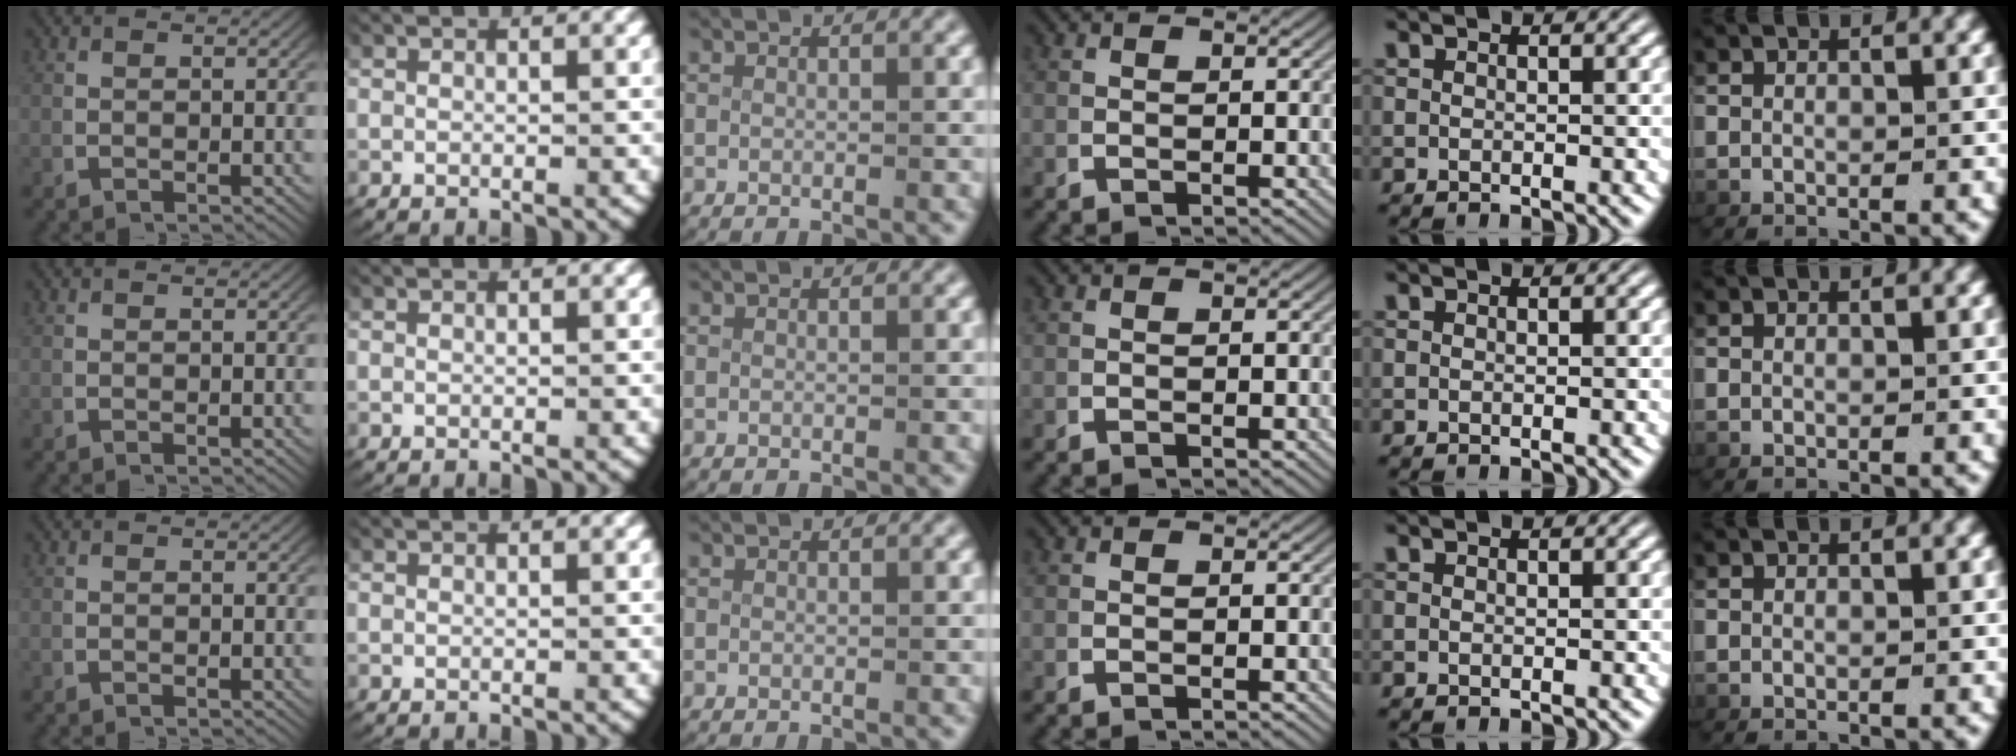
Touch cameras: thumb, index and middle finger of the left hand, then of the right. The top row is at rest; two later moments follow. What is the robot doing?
{"motion": "lift_and_place", "object": "paper towel"}